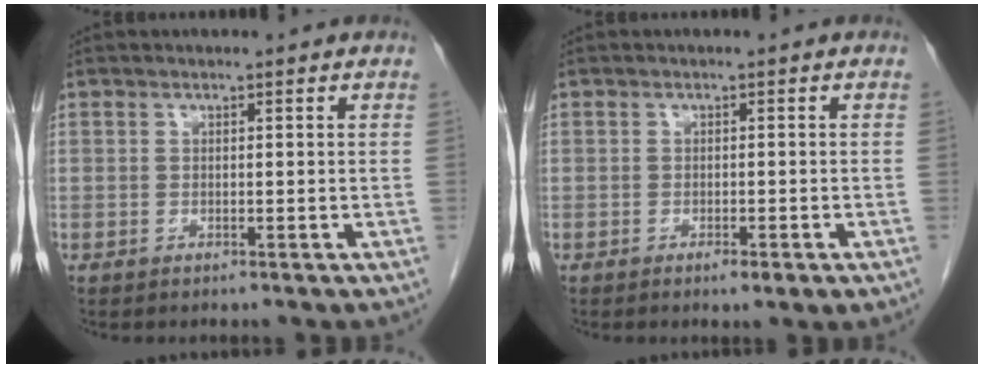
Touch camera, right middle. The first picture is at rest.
{"total": 1.9, "force": [-1.0, 0.3, 1.6], "torque": [-0.024, -0.003, -0.013]}